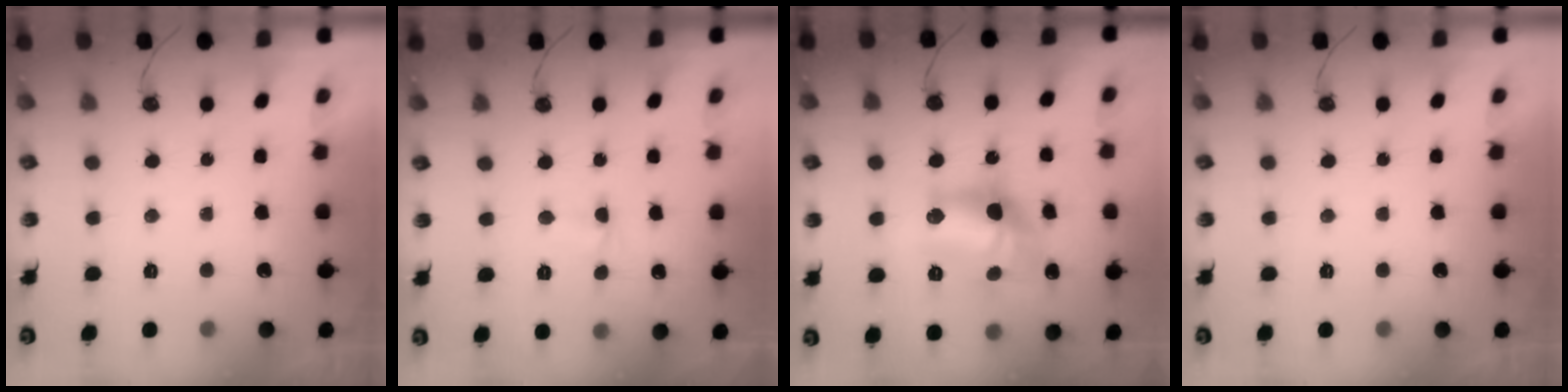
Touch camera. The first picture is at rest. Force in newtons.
{"total": 2.6, "press": 2.5, "slide": 0.5}
{"total": 14.1, "press": 14.1, "slide": 0.9}
{"total": 0.0}